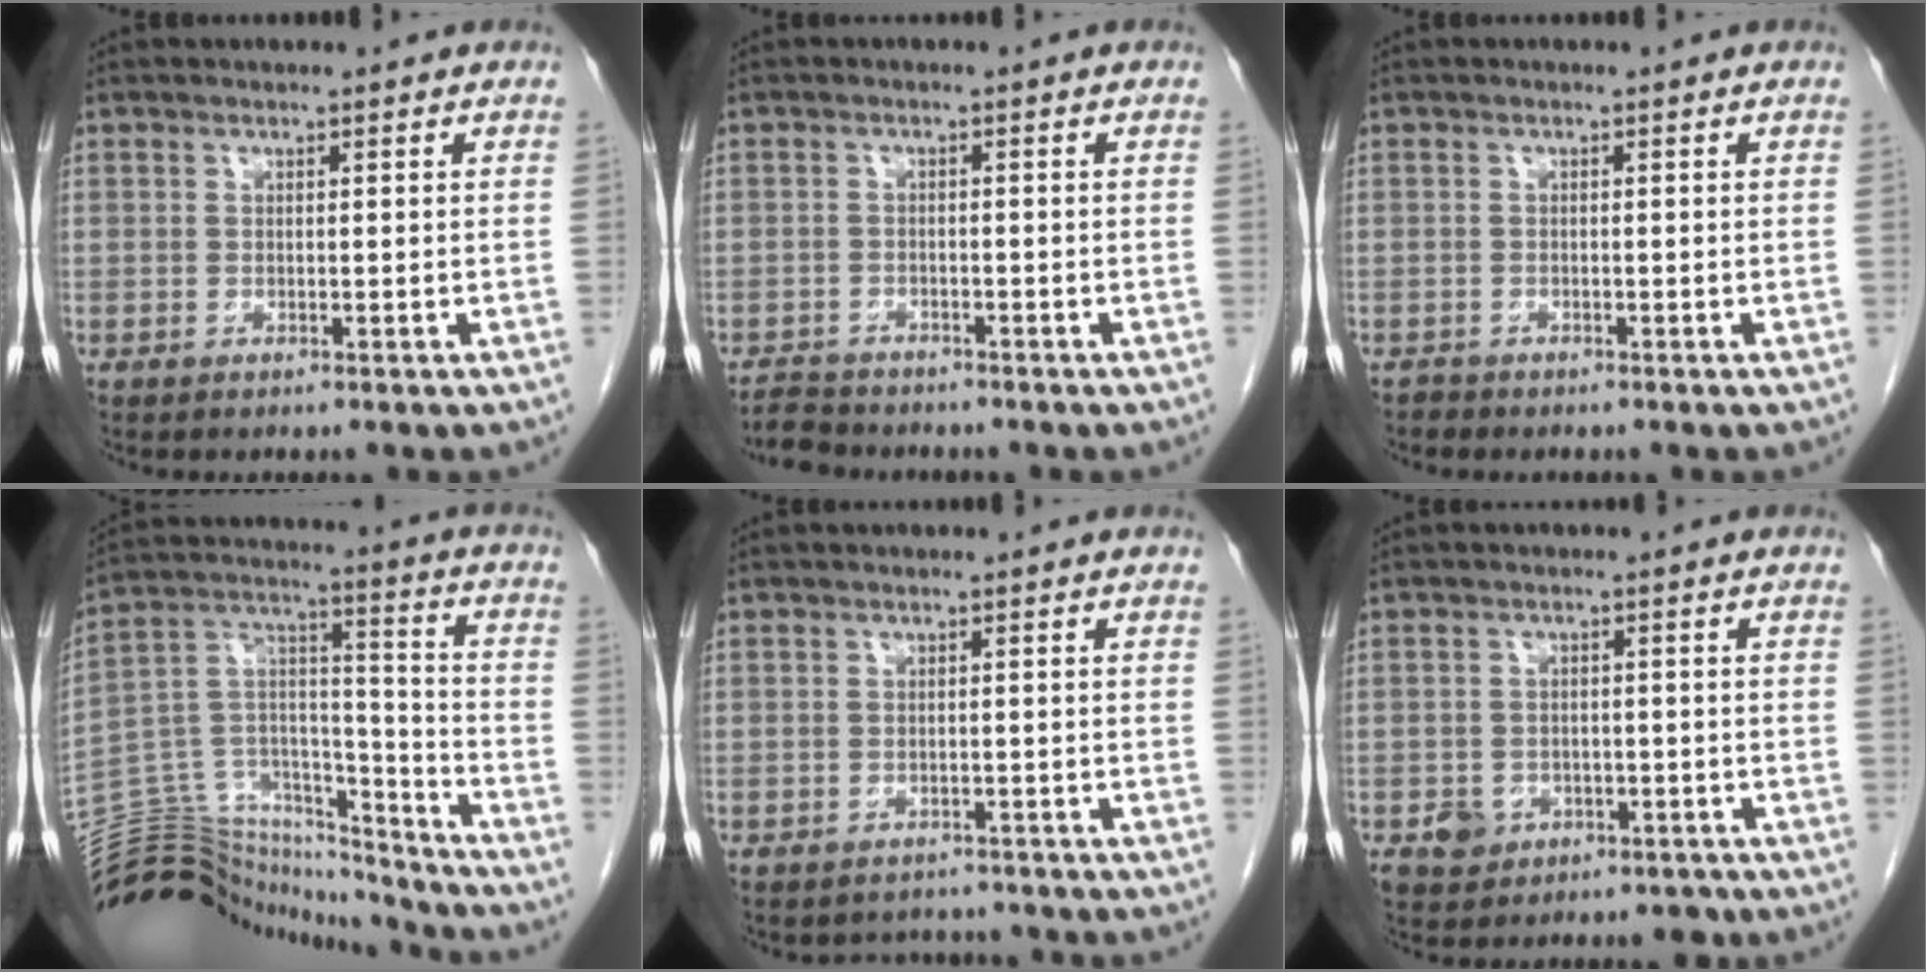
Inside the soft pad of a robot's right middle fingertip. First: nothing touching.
{"total": 3.5, "force": [-3.4, 0.8, 0.1], "torque": [-0.006, -0.011, -0.062]}
{"total": 0.8, "force": [-0.7, 0.3, -0.1], "torque": [-0.005, 0.000, -0.017]}
{"total": 22.0, "force": [-21.0, 5.2, 4.0], "torque": [-0.099, 0.054, -0.338]}
{"total": 3.1, "force": [-2.7, 1.1, -0.9], "torque": [0.010, 0.007, -0.039]}
{"total": 4.4, "force": [-2.4, 3.6, 1.2], "torque": [-0.008, 0.010, -0.028]}